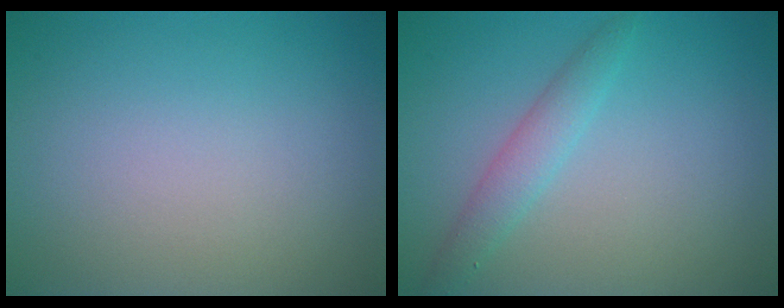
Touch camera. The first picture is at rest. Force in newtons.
{"total": 2.2, "press": 2.2, "slide": 0.1}